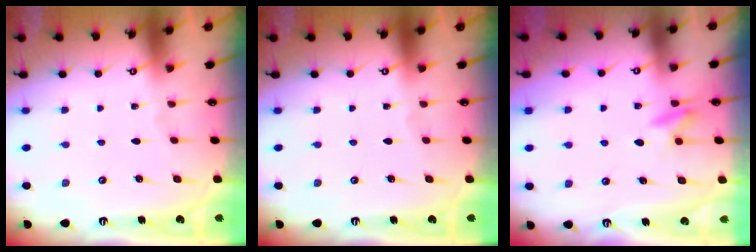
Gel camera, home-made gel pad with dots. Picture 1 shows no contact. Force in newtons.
{"total": 0.0}
{"total": 8.7, "press": 8.4, "slide": 2.1}